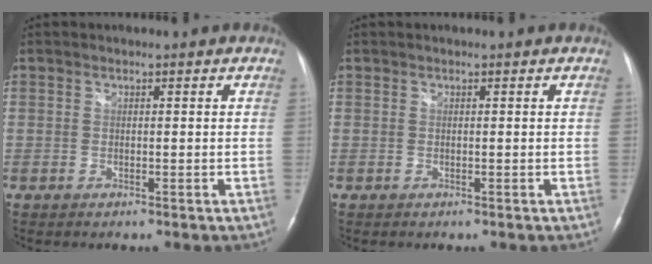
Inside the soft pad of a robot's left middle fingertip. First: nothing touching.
{"total": 0.0}